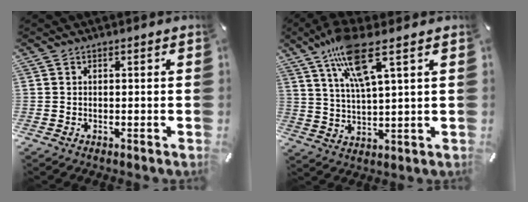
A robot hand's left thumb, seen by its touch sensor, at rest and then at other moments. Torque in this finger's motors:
{"motor_torque": [0.31, 0.25, 1.35, -1.42, 0.45]}